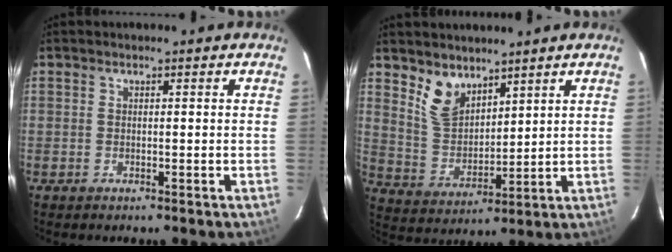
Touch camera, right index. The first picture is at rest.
{"total": 7.8, "force": [5.7, 4.2, 3.4], "torque": [-0.060, 0.001, 0.121]}